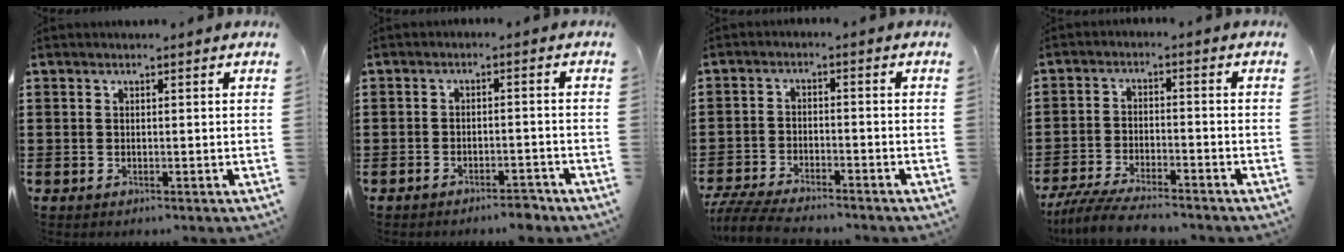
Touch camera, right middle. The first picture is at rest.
{"total": 1.7, "force": [-1.6, 0.2, 0.5], "torque": [-0.011, 0.001, -0.031]}
{"total": 5.2, "force": [-4.9, 0.5, 1.5], "torque": [-0.041, -0.005, -0.100]}
{"total": 5.6, "force": [-5.2, 0.4, 2.1], "torque": [-0.053, -0.009, -0.102]}